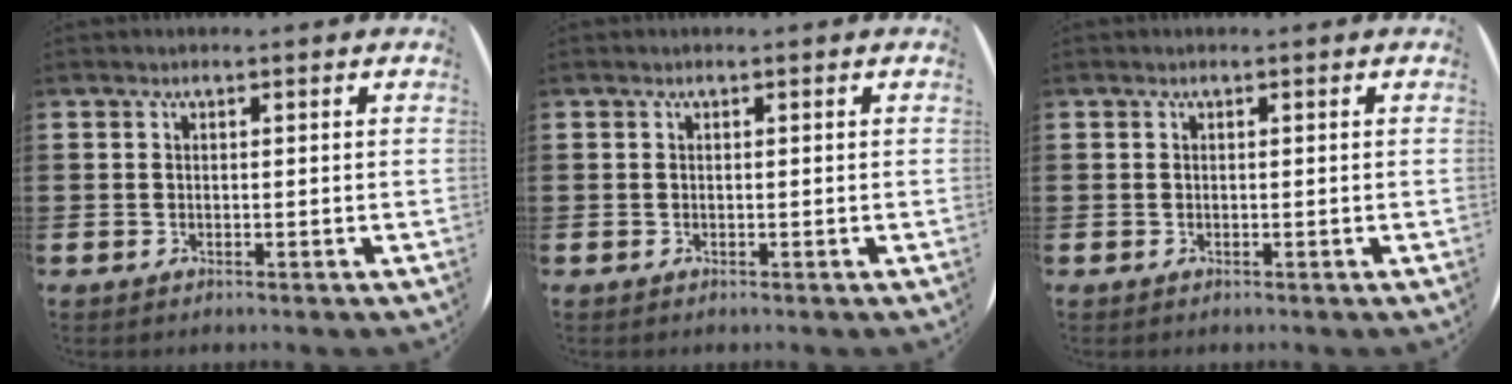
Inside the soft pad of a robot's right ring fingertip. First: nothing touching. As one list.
[{"total": 0.0}, {"total": 0.0}]